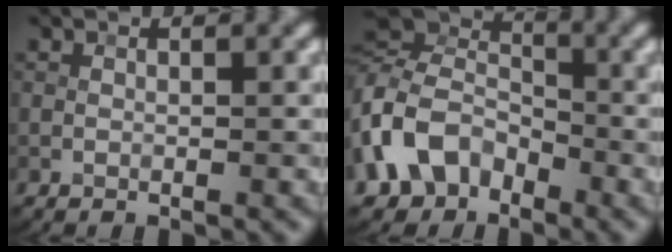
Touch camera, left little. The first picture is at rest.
{"total": 8.1, "force": [-2.7, 6.4, 4.2], "torque": [-0.096, 0.008, -0.065]}